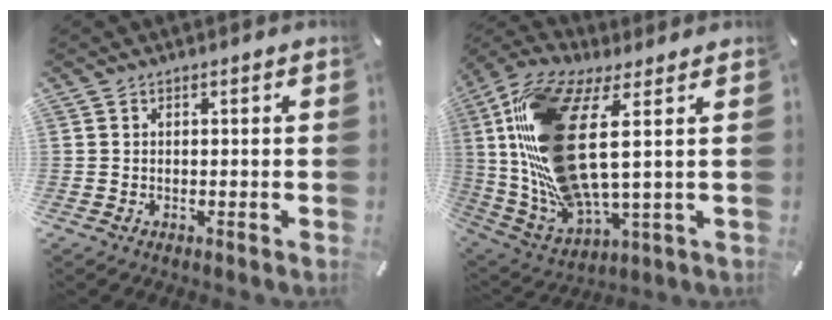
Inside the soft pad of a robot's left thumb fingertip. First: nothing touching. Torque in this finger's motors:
{"motor_torque": [2.50, 2.50, 2.77, 0.00, 1.05]}